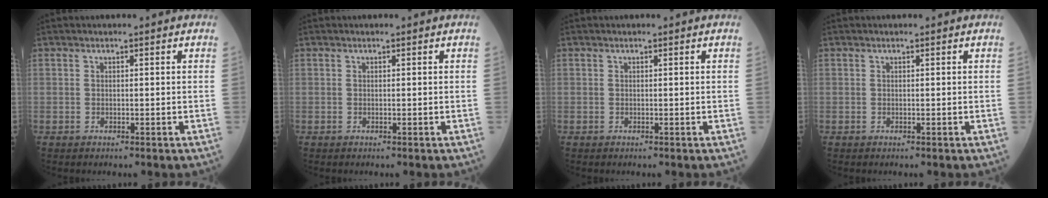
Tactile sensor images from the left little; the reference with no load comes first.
{"total": 0.0}
{"total": 0.0}
{"total": 0.0}